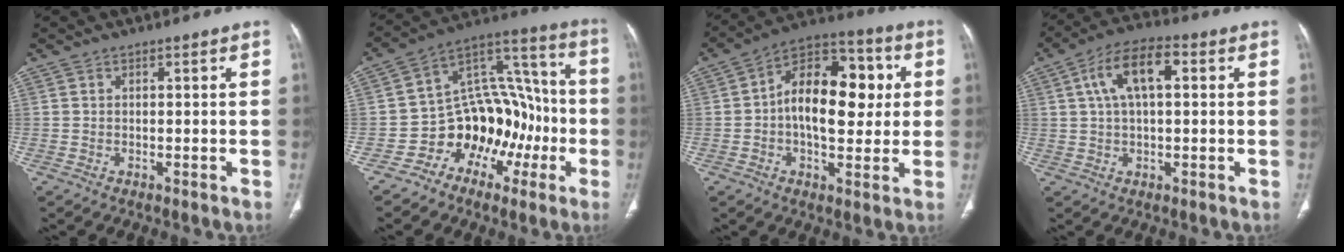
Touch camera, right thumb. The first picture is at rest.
{"total": 17.2, "force": [-5.9, 12.4, 10.4], "torque": [-0.095, 0.096, -0.094]}
{"total": 17.3, "force": [1.4, 9.9, 14.1], "torque": [-0.188, 0.029, 0.015]}
{"total": 10.1, "force": [2.6, 4.6, 8.6], "torque": [-0.159, 0.023, 0.041]}